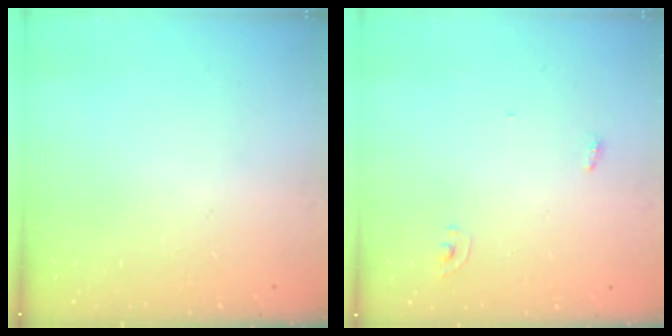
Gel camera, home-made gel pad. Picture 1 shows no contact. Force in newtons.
{"total": 2.8, "press": 2.8, "slide": 0.1}